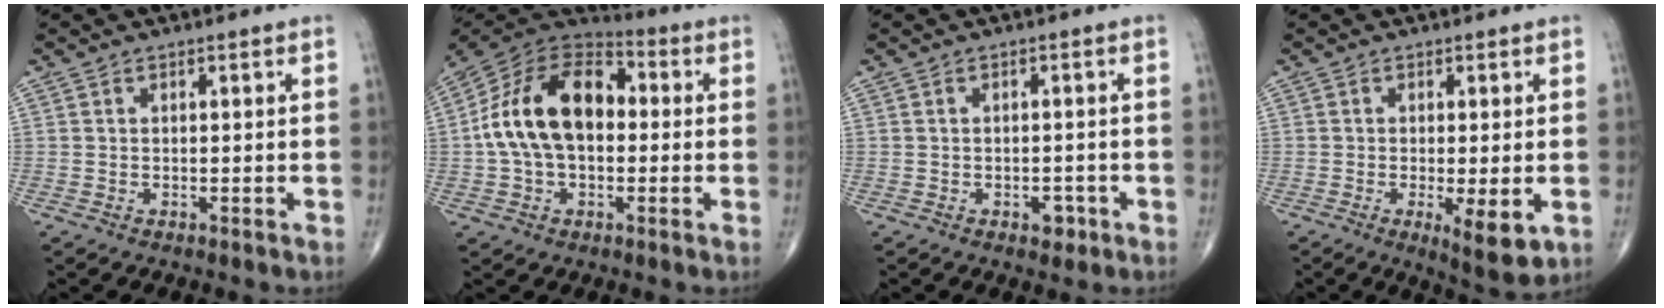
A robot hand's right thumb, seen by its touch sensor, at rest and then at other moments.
{"total": 18.2, "force": [0.7, 11.6, 14.1], "torque": [-0.244, 0.039, 0.002]}
{"total": 2.5, "force": [-1.3, 1.5, 1.6], "torque": [-0.010, 0.004, -0.014]}
{"total": 7.1, "force": [-2.0, 1.9, 6.6], "torque": [-0.101, -0.020, -0.028]}